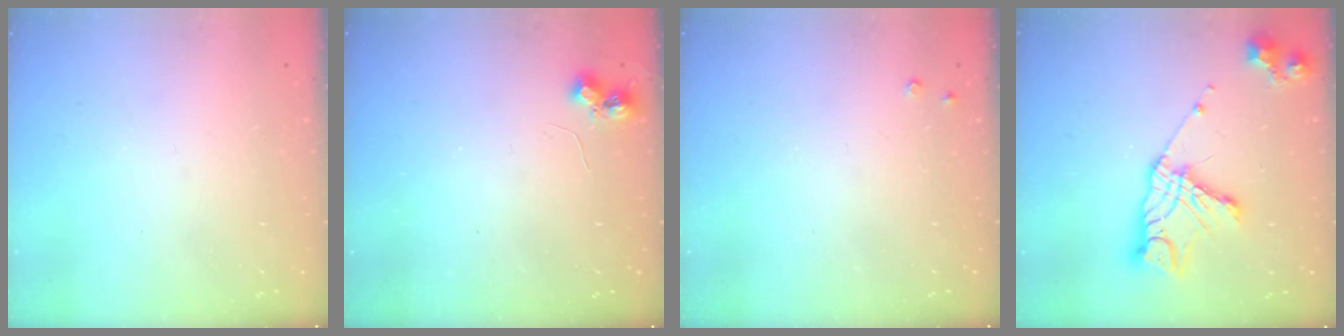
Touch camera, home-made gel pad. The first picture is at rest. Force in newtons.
{"total": 7.0, "press": 7.0, "slide": 0.8}
{"total": 1.8, "press": 1.8, "slide": 0.4}
{"total": 14.8, "press": 14.8, "slide": 1.4}